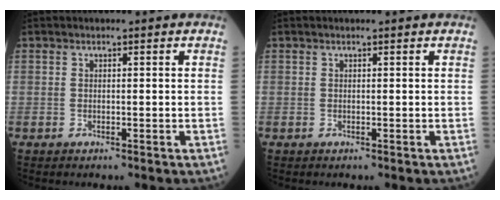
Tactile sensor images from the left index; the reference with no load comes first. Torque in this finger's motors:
{"motor_torque": [0.21, 0.06, -0.01, -0.01]}